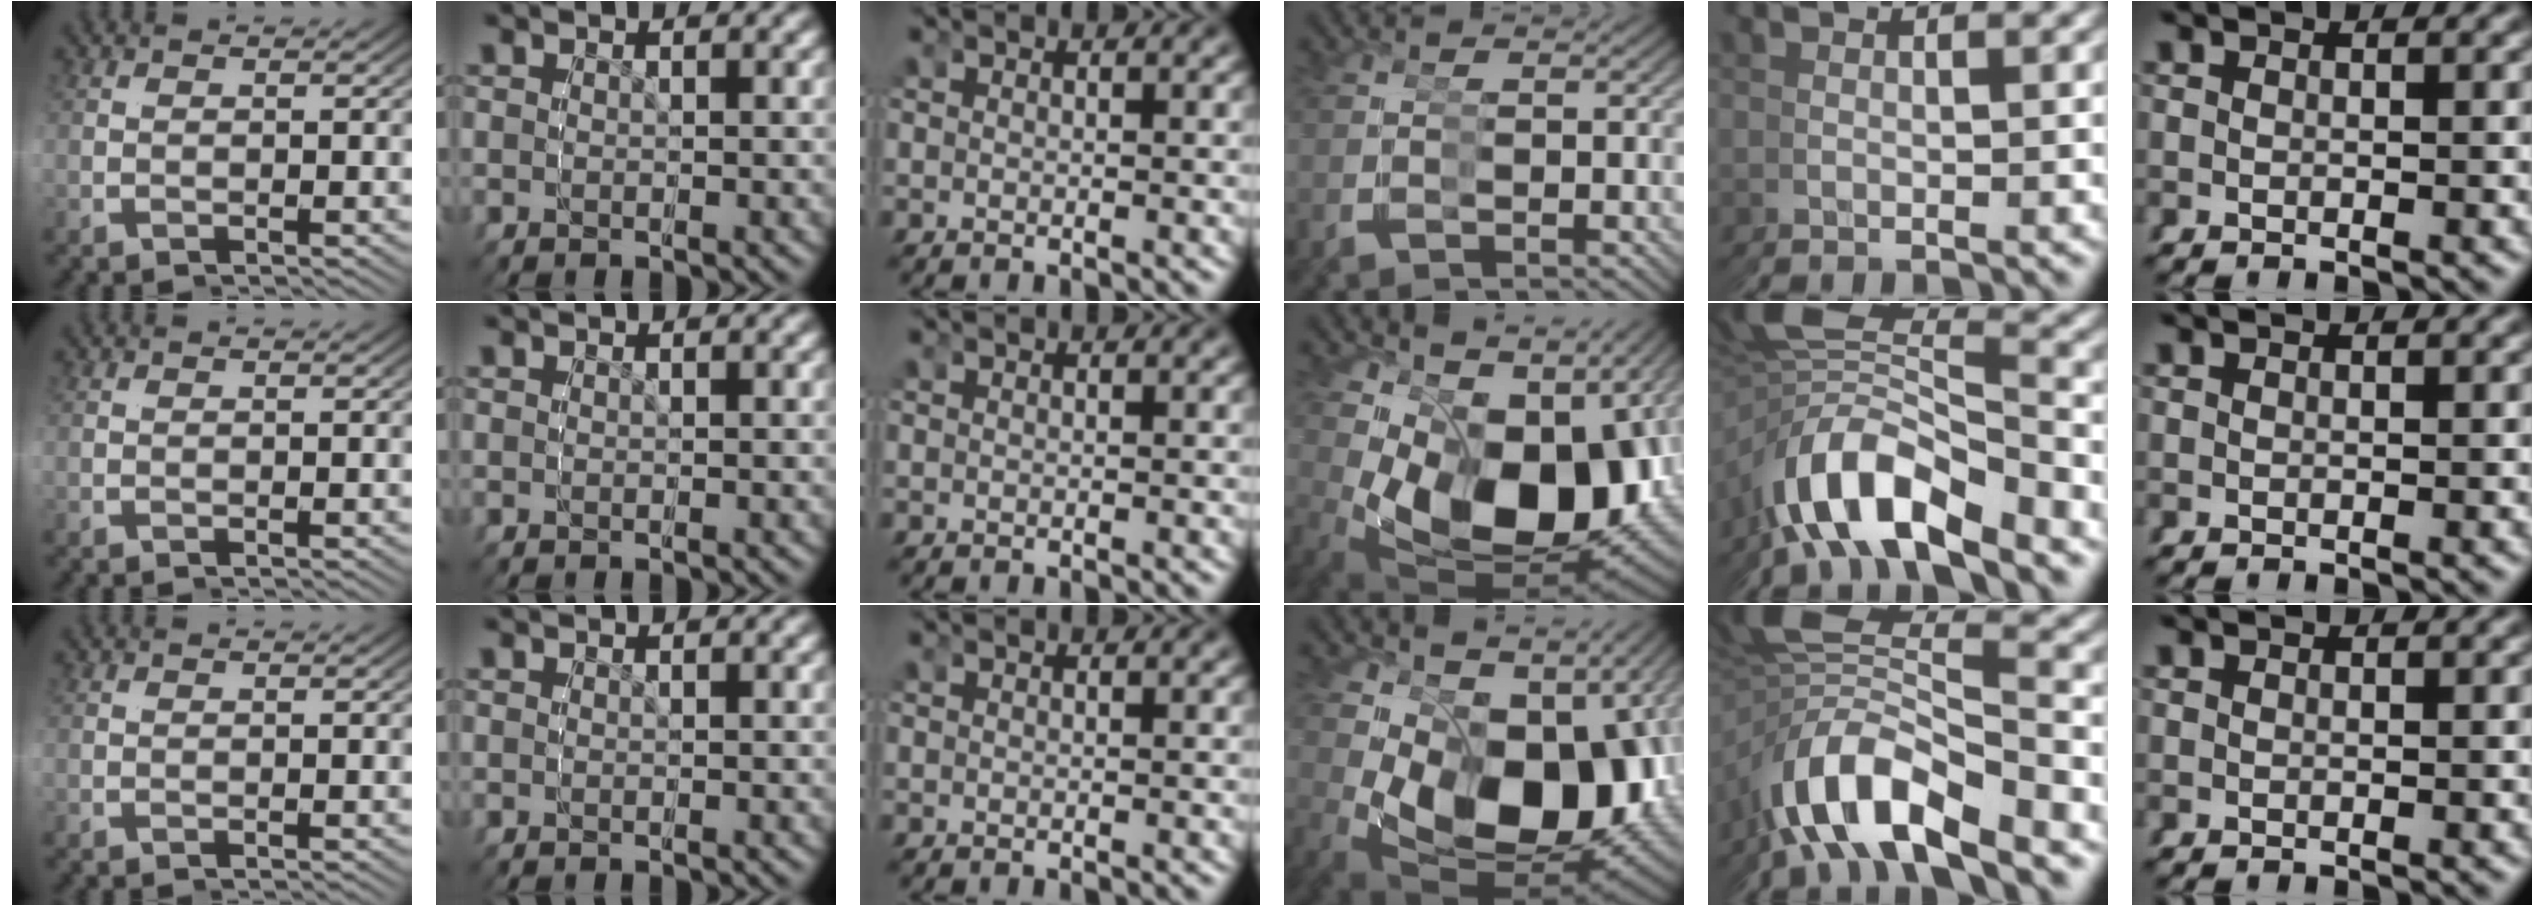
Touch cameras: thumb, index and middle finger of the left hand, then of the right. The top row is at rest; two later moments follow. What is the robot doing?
{"motion": "grasp_and_lifting", "object": "glasses"}